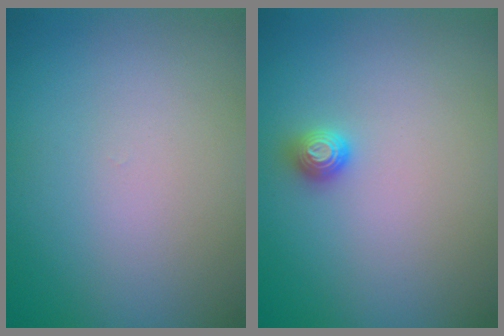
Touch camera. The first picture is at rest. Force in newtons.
{"total": 1.0, "press": 1.0, "slide": 0.3}